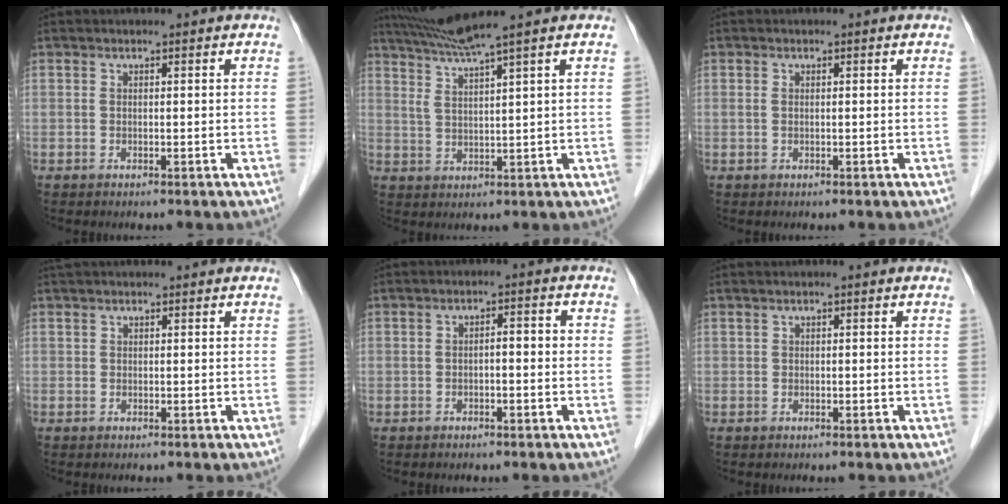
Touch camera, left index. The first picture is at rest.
{"total": 6.1, "force": [4.9, -2.2, 2.9], "torque": [-0.062, -0.004, 0.097]}
{"total": 0.6, "force": [0.1, 0.2, 0.5], "torque": [-0.016, 0.000, 0.002]}
{"total": 1.0, "force": [0.7, 0.6, 0.0], "torque": [-0.003, 0.018, 0.013]}
{"total": 2.5, "force": [-0.6, 0.7, 2.3], "torque": [-0.037, 0.016, -0.007]}
{"total": 0.0}